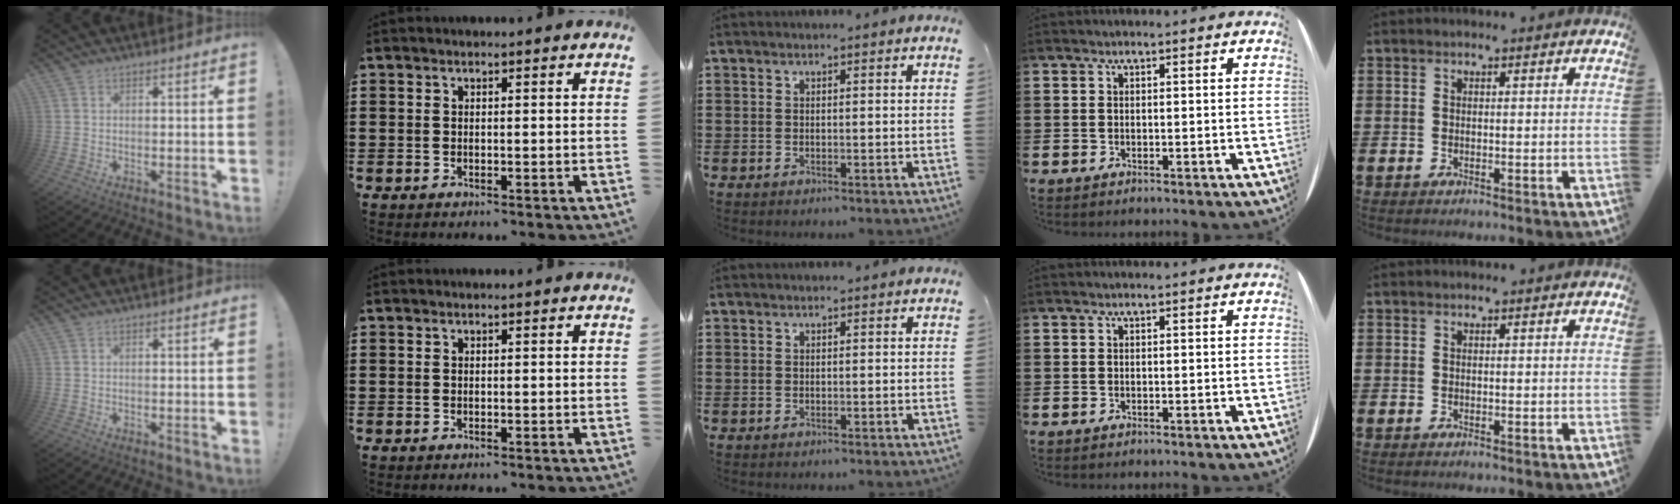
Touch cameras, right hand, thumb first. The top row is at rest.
{}